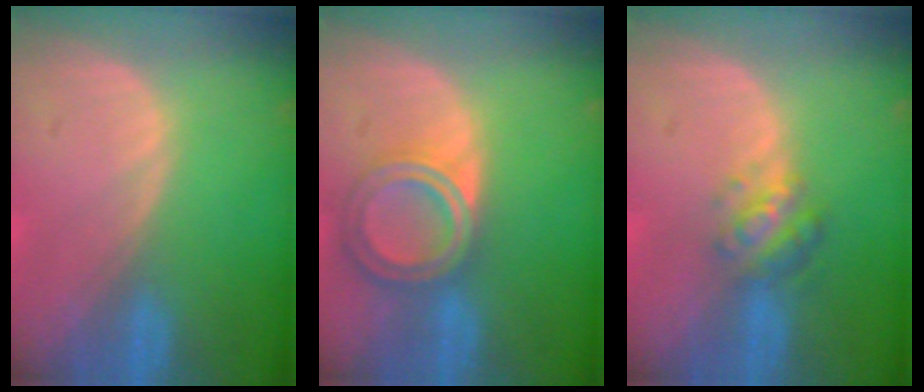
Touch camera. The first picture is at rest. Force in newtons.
{"total": 6.8, "press": 6.1, "slide": 3.1}
{"total": 4.9, "press": 4.4, "slide": 2.0}